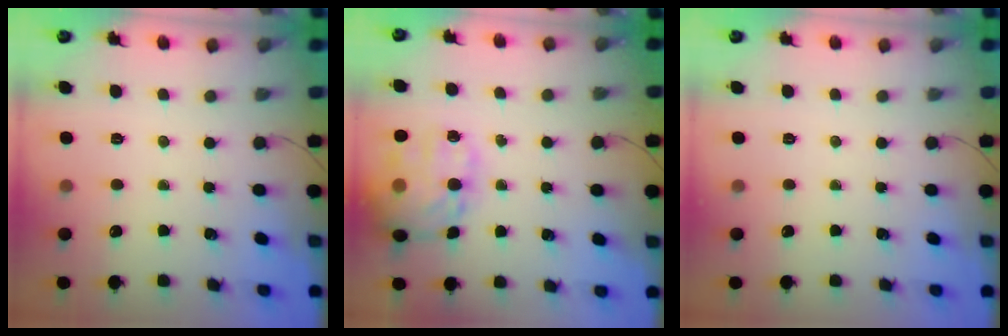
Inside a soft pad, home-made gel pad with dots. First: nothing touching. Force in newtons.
{"total": 19.6, "press": 19.4, "slide": 2.4}
{"total": 0.0}